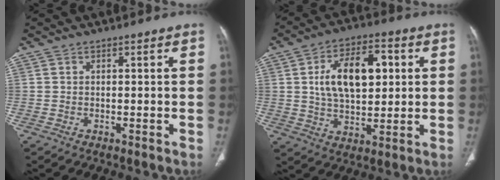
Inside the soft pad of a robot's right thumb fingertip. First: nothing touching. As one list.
[{"total": 14.7, "force": [3.0, 8.3, 11.8], "torque": [-0.174, 0.006, 0.051]}]